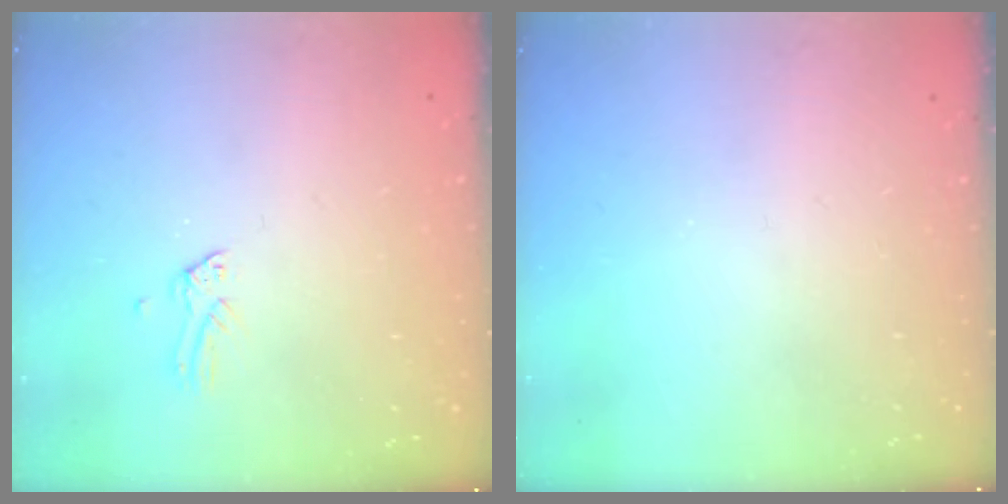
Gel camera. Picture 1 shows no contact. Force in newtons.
{"total": 0.0}